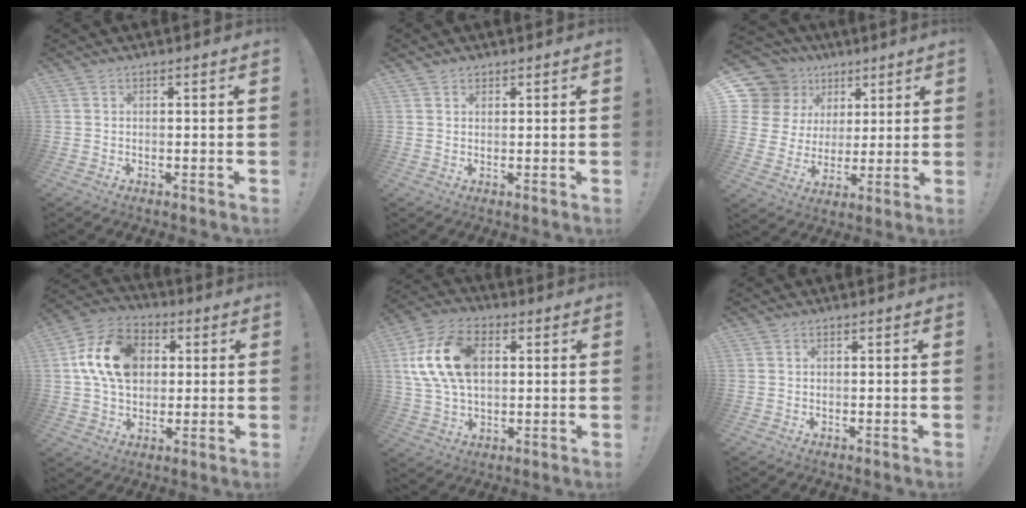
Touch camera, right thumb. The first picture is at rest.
{"total": 1.3, "force": [1.1, 0.7, 0.2], "torque": [0.009, -0.007, 0.018]}
{"total": 12.8, "force": [6.2, 10.5, 3.8], "torque": [-0.073, -0.036, 0.140]}
{"total": 17.8, "force": [3.9, 13.3, 11.2], "torque": [-0.179, 0.000, 0.080]}
{"total": 18.2, "force": [3.8, 12.0, 13.2], "torque": [-0.239, 0.003, 0.068]}
{"total": 0.0}